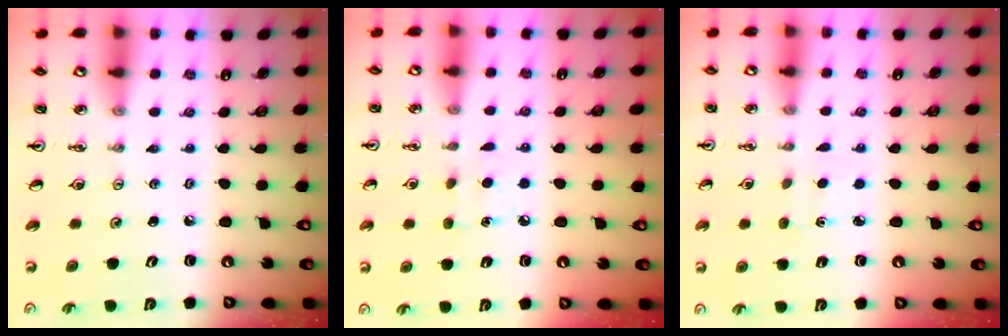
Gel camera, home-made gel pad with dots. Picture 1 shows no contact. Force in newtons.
{"total": 6.2, "press": 6.2, "slide": 0.7}
{"total": 1.8, "press": 1.7, "slide": 0.3}